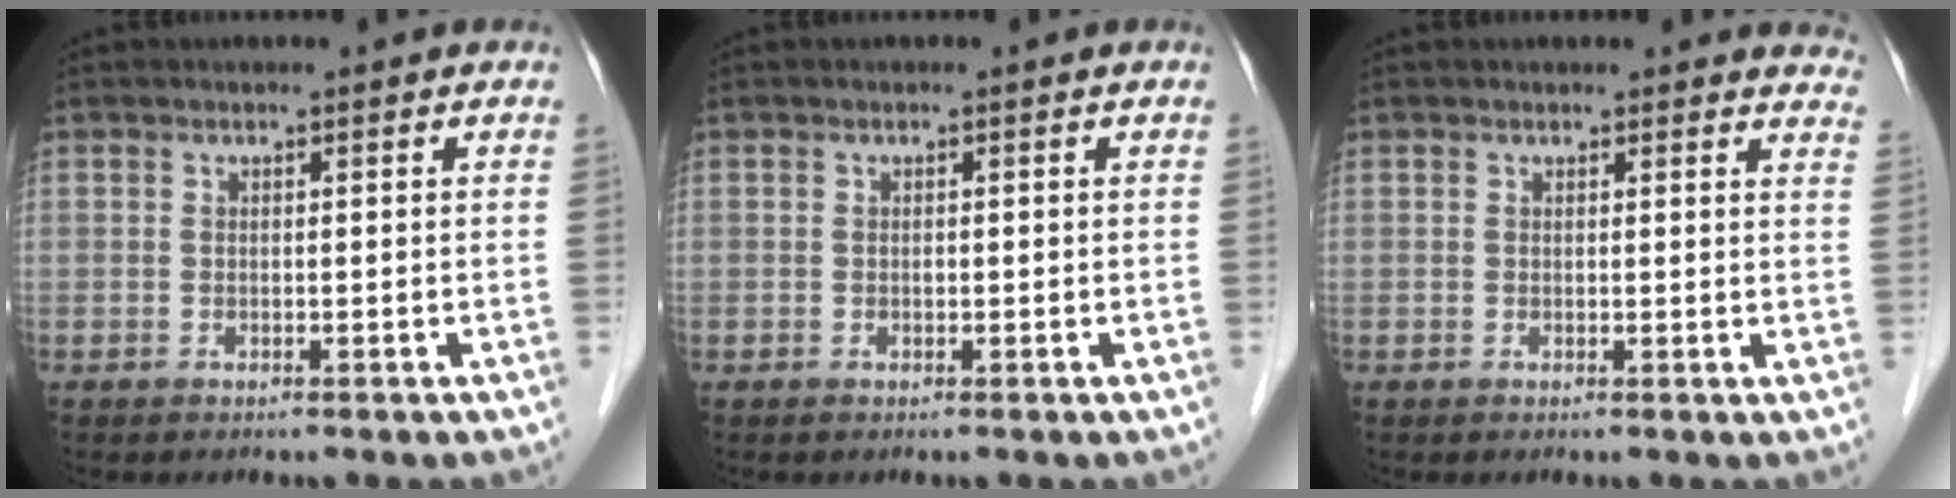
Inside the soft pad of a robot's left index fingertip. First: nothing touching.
{"total": 0.0}
{"total": 8.5, "force": [8.1, 2.1, 1.7], "torque": [0.014, -0.010, 0.059]}